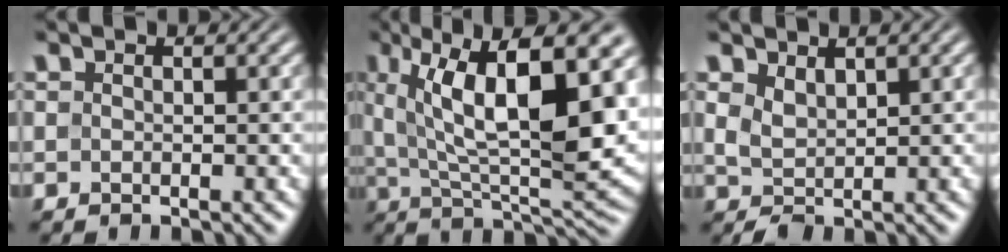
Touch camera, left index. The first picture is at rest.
{"total": 13.5, "force": [3.7, 4.7, 12.1], "torque": [-0.186, 0.001, 0.057]}
{"total": 1.9, "force": [1.1, 0.8, 1.3], "torque": [-0.030, -0.003, 0.025]}